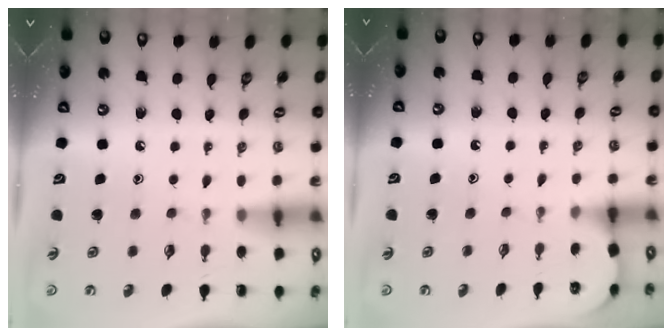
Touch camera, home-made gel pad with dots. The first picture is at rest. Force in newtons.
{"total": 2.5, "press": 2.5, "slide": 0.2}